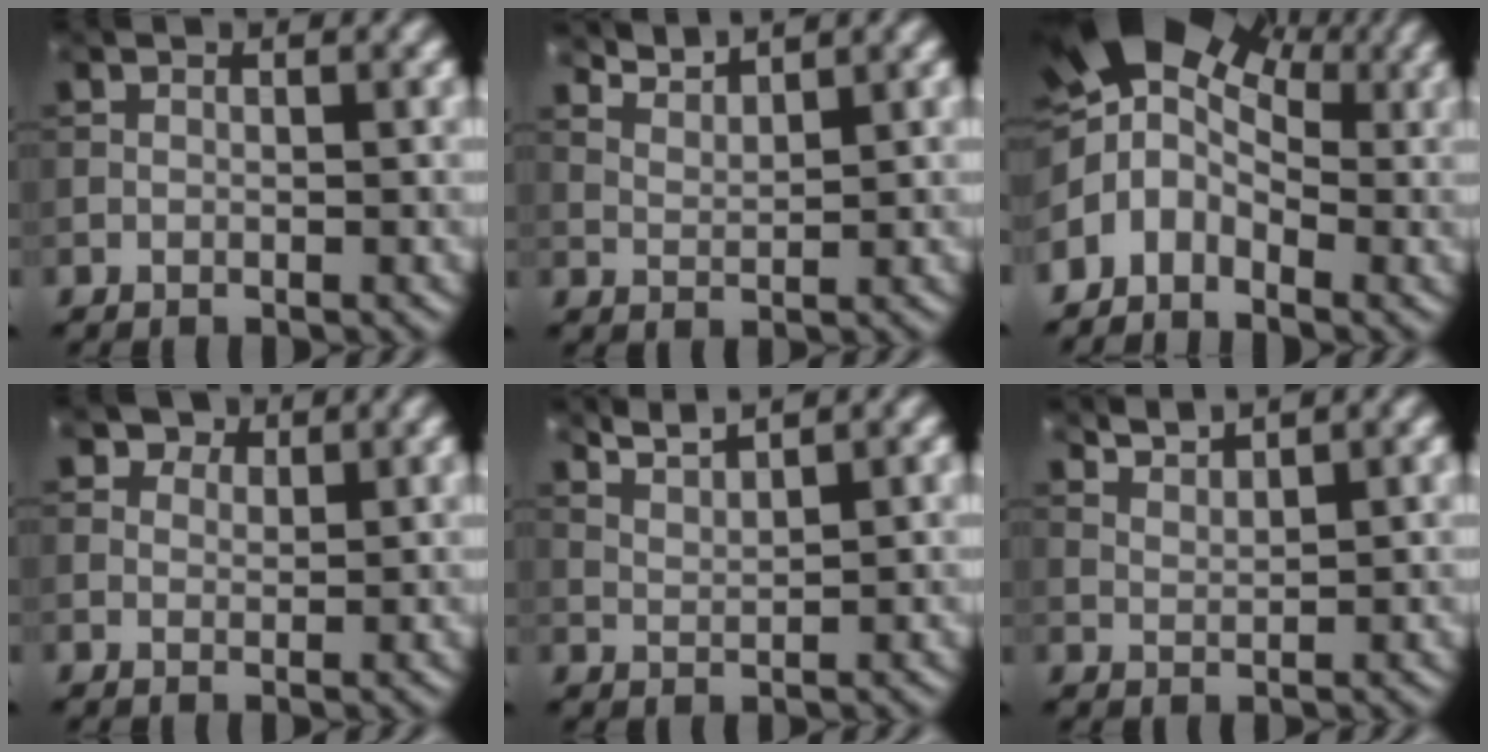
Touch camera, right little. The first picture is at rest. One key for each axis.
{"total": 2.5, "fx": 2.4, "fy": 0.2, "fz": 0.7, "tx": -0.013, "ty": -0.001, "tz": 0.049}
{"total": 8.5, "fx": -0.6, "fy": 6.2, "fz": 5.8, "tx": -0.099, "ty": 0.004, "tz": -0.032}
{"total": 2.9, "fx": 2.1, "fy": 1.7, "fz": 1.0, "tx": -0.024, "ty": -0.014, "tz": 0.039}
{"total": 2.8, "fx": 2.4, "fy": 0.4, "fz": 1.3, "tx": -0.021, "ty": 0.004, "tz": 0.046}
{"total": 2.4, "fx": 2.2, "fy": 0.3, "fz": 0.8, "tx": -0.012, "ty": 0.000, "tz": 0.042}